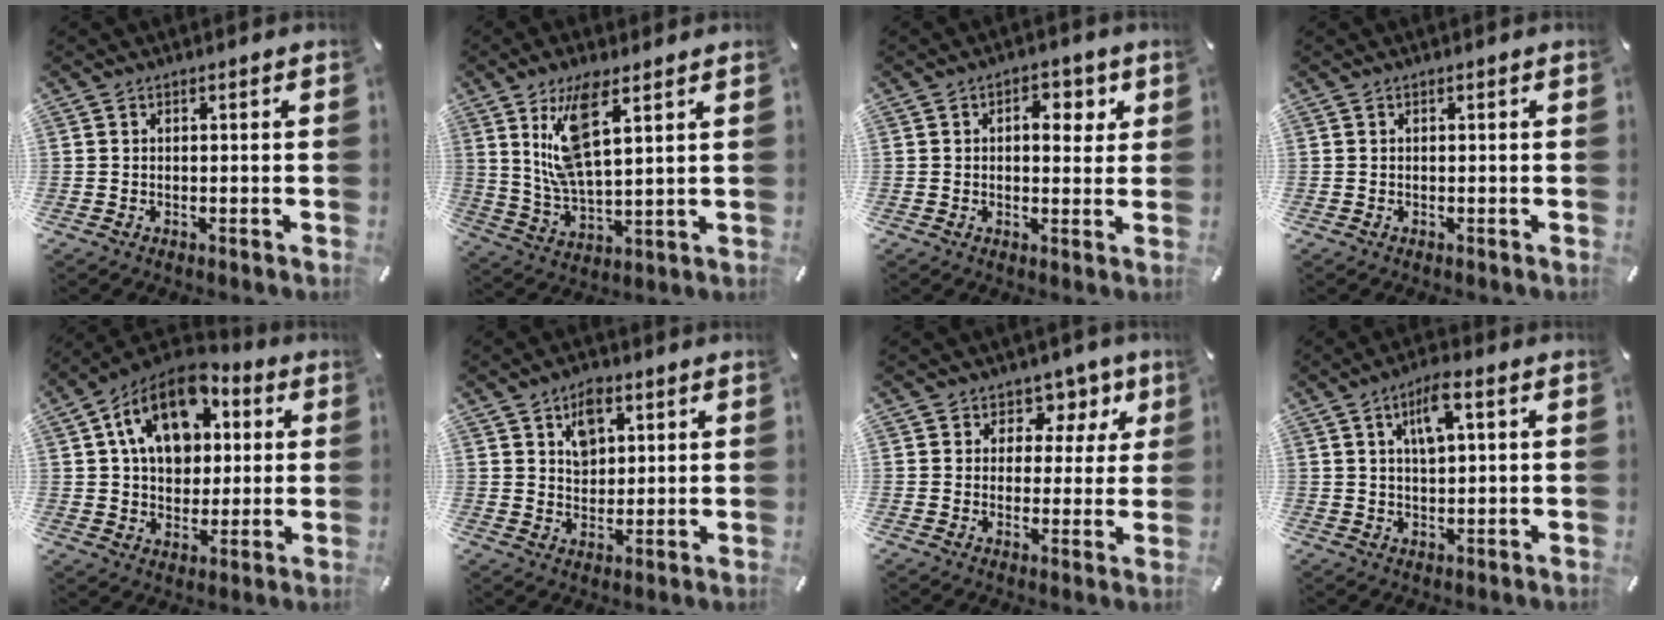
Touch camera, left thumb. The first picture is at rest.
{"total": 12.8, "force": [6.2, 4.2, 10.4], "torque": [-0.214, -0.007, 0.109]}
{"total": 5.9, "force": [1.6, 3.9, 4.2], "torque": [-0.036, -0.009, 0.013]}
{"total": 0.0}
{"total": 16.4, "force": [5.9, 11.9, 9.6], "torque": [-0.171, -0.013, 0.108]}
{"total": 6.2, "force": [2.9, 4.7, 2.9], "torque": [-0.031, -0.007, 0.046]}
{"total": 7.5, "force": [3.4, 6.1, 2.8], "torque": [-0.023, -0.026, 0.054]}
{"total": 6.6, "force": [2.6, 2.1, 5.6], "torque": [-0.107, 0.005, 0.042]}